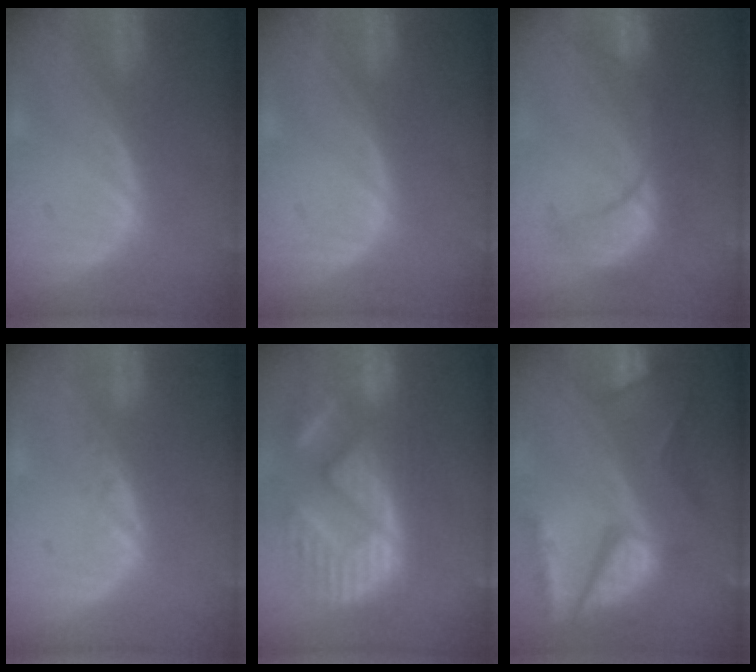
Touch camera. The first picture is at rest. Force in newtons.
{"total": 0.0}
{"total": 8.3, "press": 8.2, "slide": 1.1}
{"total": 1.3, "press": 1.0, "slide": 0.8}
{"total": 13.4, "press": 12.2, "slide": 5.7}
{"total": 11.4, "press": 9.5, "slide": 6.4}